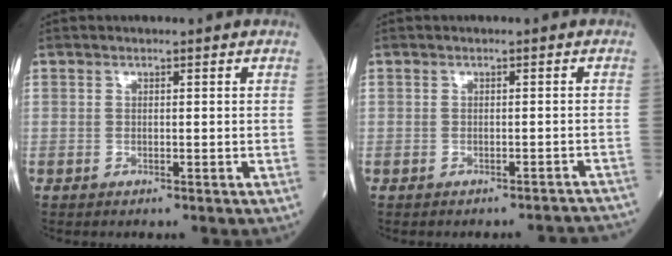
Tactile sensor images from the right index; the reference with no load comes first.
{"total": 5.0, "force": [-4.9, 0.9, 0.3], "torque": [0.008, 0.003, -0.046]}